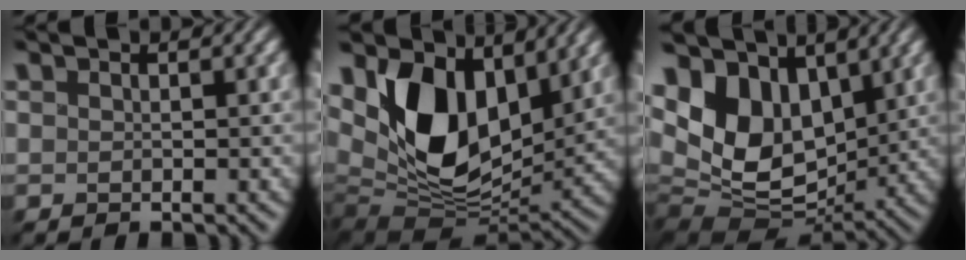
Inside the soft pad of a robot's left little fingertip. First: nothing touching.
{"total": 11.8, "force": [3.4, 7.6, 8.4], "torque": [-0.143, -0.009, 0.052]}
{"total": 10.2, "force": [2.6, 7.0, 6.9], "torque": [-0.157, 0.006, 0.032]}